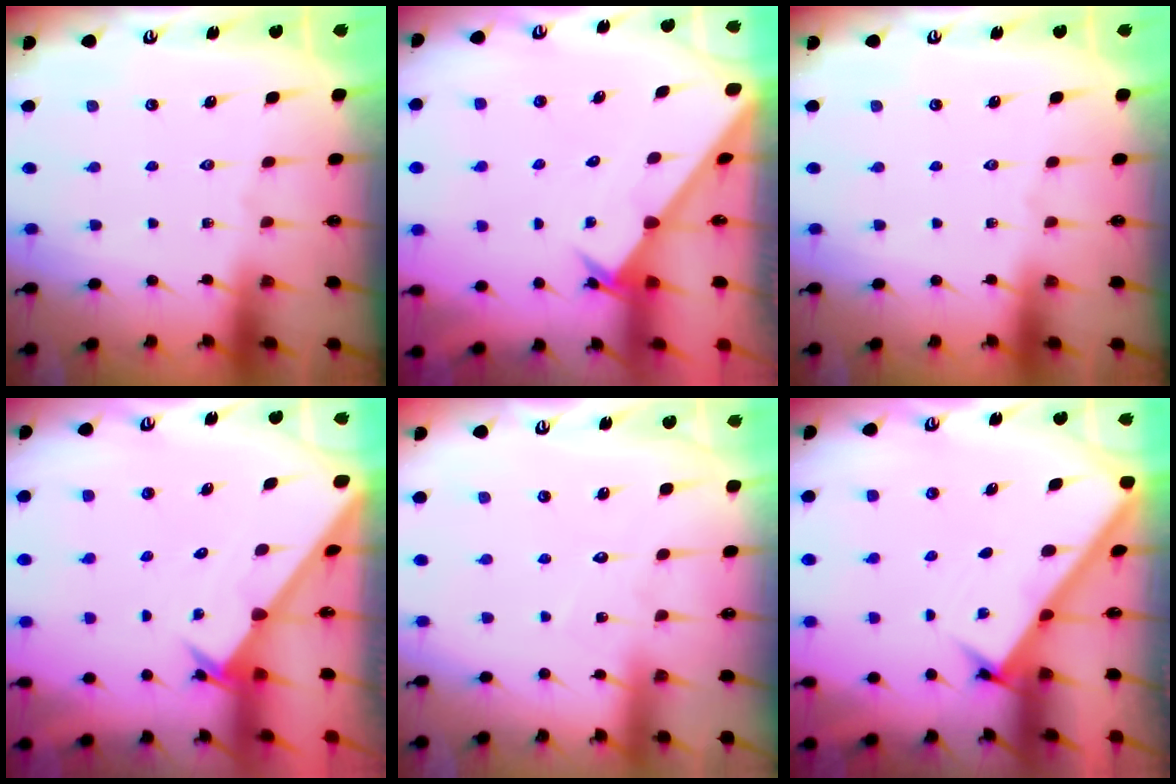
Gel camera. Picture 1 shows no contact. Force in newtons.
{"total": 2.6, "press": 2.6, "slide": 0.2}
{"total": 0.0}
{"total": 2.3, "press": 2.3, "slide": 0.2}
{"total": 4.5, "press": 4.5, "slide": 0.4}
{"total": 2.9, "press": 2.9, "slide": 0.4}